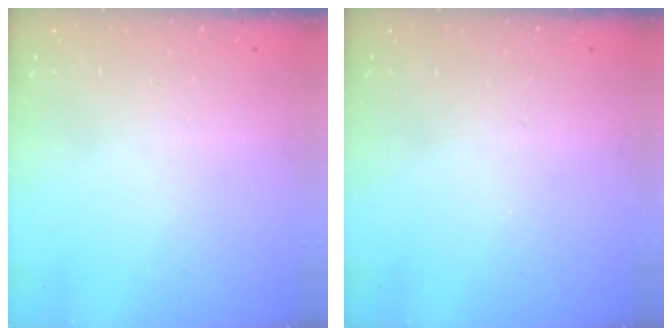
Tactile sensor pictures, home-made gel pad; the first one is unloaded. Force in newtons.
{"total": 0.0}